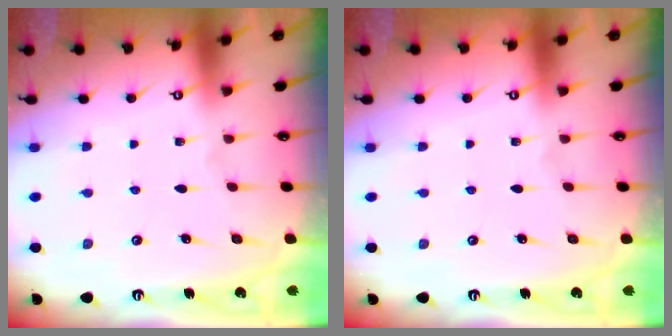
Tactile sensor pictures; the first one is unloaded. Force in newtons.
{"total": 0.0}